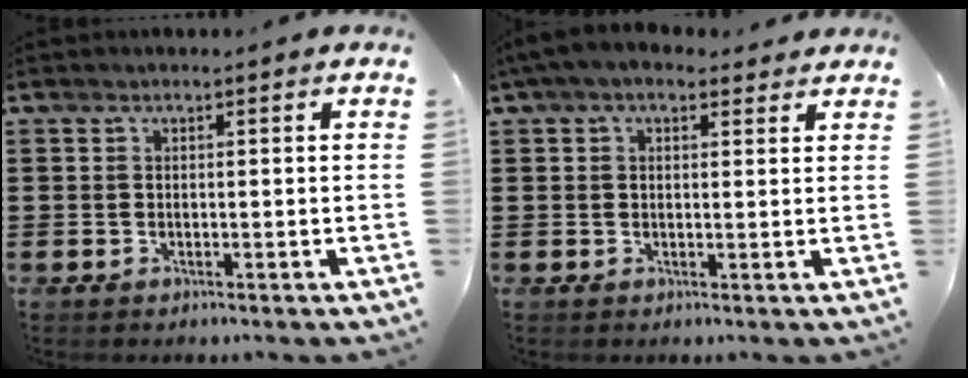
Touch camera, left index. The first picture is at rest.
{"total": 3.6, "force": [2.5, 1.7, 1.9], "torque": [-0.046, 0.003, 0.044]}